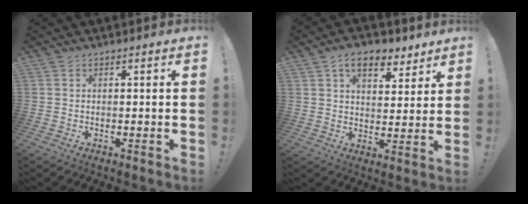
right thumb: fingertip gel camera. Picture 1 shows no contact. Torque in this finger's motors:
{"motor_torque": [0.06, 0.07, 0.02, 0.02, 0.01]}